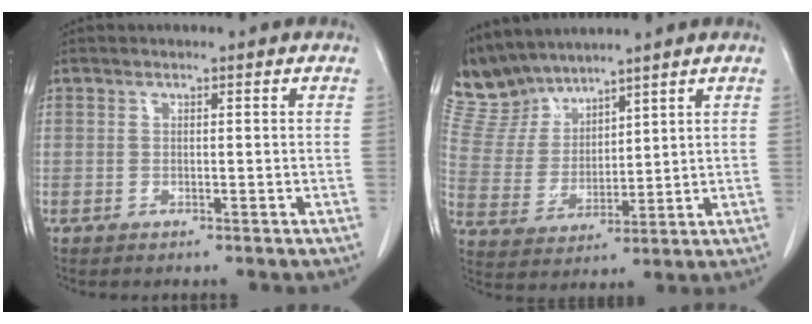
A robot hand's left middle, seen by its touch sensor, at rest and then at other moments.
{"total": 8.0, "force": [7.7, 1.9, 0.6], "torque": [-0.034, 0.016, 0.175]}